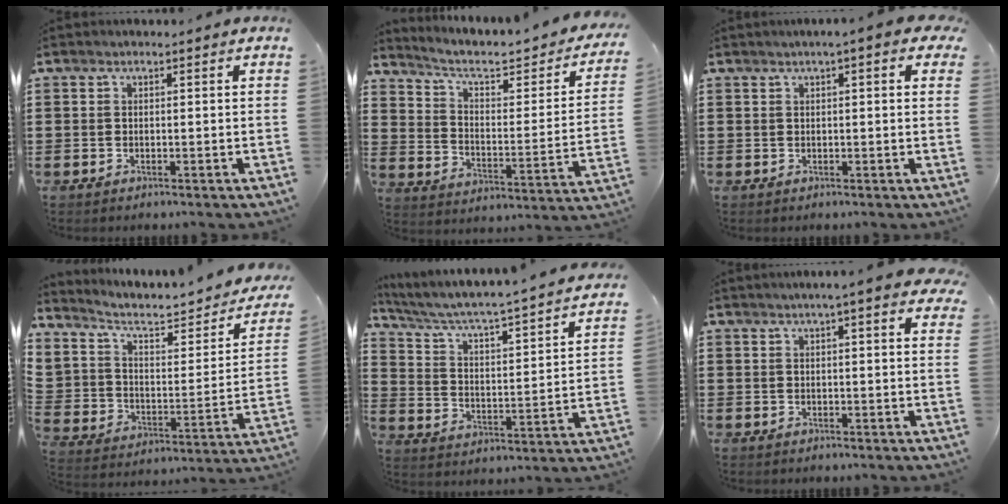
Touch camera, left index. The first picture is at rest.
{"total": 4.5, "force": [3.0, 1.6, 2.8], "torque": [-0.072, -0.025, 0.042]}
{"total": 2.5, "force": [1.4, 0.2, 2.1], "torque": [-0.036, -0.001, 0.022]}
{"total": 4.7, "force": [2.5, 3.2, 2.4], "torque": [-0.067, -0.018, 0.039]}
{"total": 3.1, "force": [2.5, 0.2, 1.9], "torque": [-0.054, -0.035, 0.027]}
{"total": 3.6, "force": [2.4, 0.1, 2.7], "torque": [-0.050, 0.002, 0.040]}